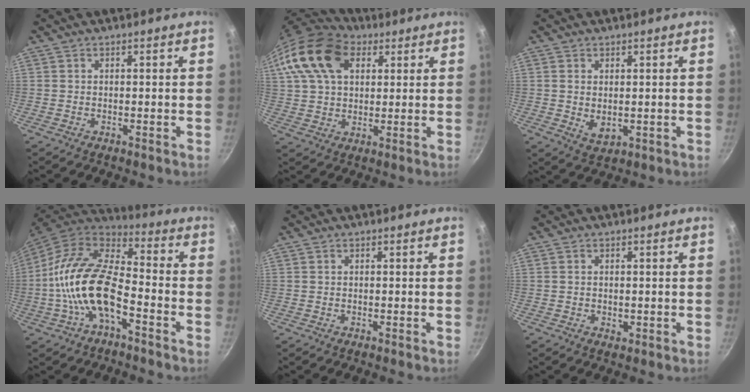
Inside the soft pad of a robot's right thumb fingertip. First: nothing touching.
{"total": 18.8, "force": [7.2, 12.8, 11.7], "torque": [-0.229, 0.014, 0.122]}
{"total": 4.0, "force": [0.3, 2.6, 3.1], "torque": [-0.052, -0.010, 0.012]}
{"total": 17.7, "force": [-4.9, 8.7, 14.7], "torque": [-0.265, 0.042, -0.105]}
{"total": 0.0}
{"total": 1.2, "force": [-0.1, 0.9, 0.7], "torque": [-0.010, 0.000, -0.001]}